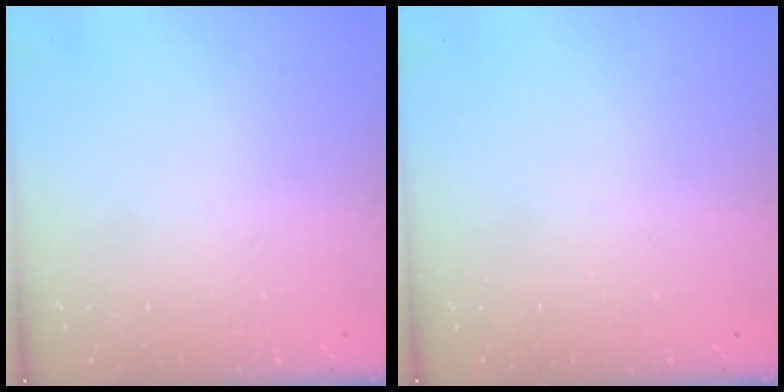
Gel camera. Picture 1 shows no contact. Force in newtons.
{"total": 0.0}